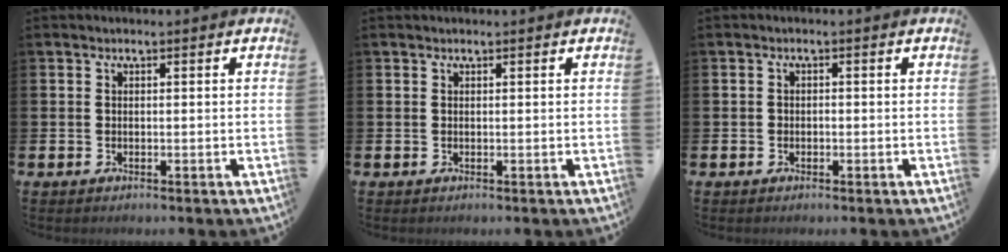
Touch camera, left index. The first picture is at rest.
{"total": 0.0}
{"total": 0.7, "force": [-0.4, 0.6, 0.2], "torque": [-0.012, 0.007, -0.007]}